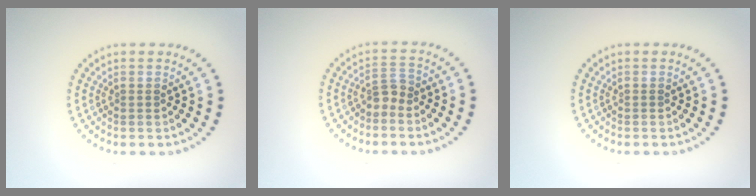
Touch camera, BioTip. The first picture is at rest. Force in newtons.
{"total": 1.7, "press": 1.2, "slide": 1.1}
{"total": 0.0}